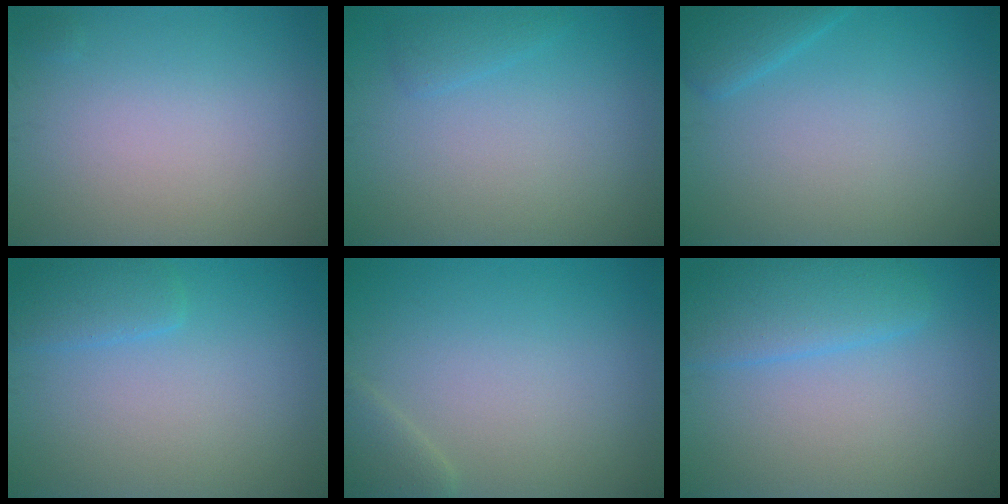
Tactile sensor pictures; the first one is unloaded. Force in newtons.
{"total": 1.1, "press": 1.1, "slide": 0.1}
{"total": 2.0, "press": 2.0, "slide": 0.1}
{"total": 2.0, "press": 2.0, "slide": 0.2}
{"total": 1.7, "press": 1.7, "slide": 0.1}
{"total": 2.7, "press": 2.7, "slide": 0.0}